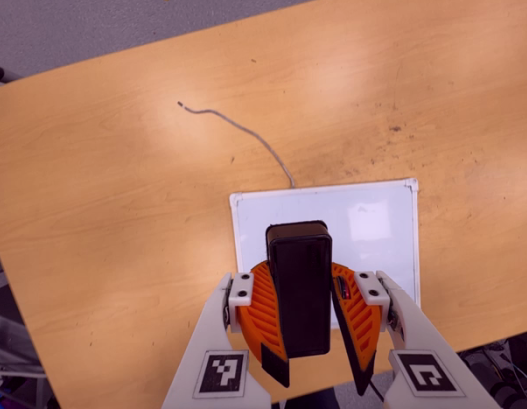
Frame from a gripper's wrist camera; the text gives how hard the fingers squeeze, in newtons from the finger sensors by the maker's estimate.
{"total": 11.1, "left": 10.7, "right": 11.5}